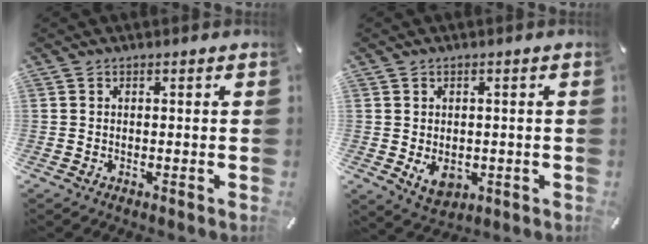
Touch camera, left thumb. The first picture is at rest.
{"total": 5.6, "force": [-1.0, 4.6, 3.1], "torque": [-0.039, -0.003, -0.016]}